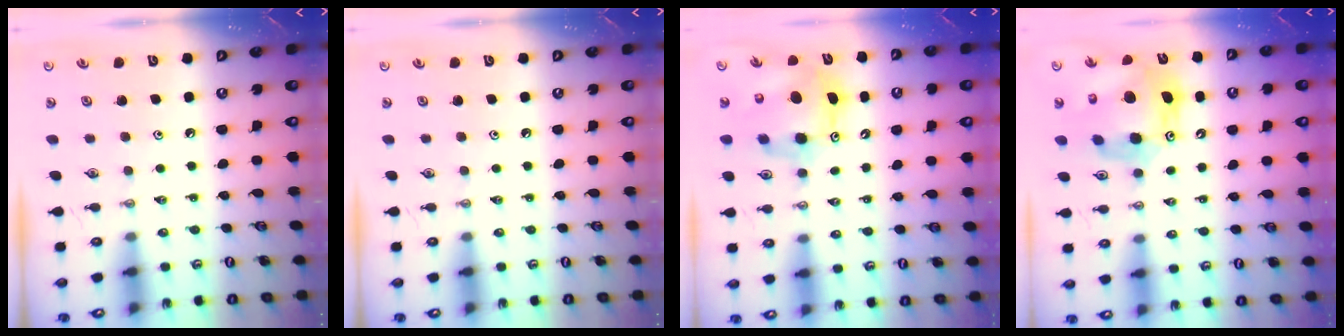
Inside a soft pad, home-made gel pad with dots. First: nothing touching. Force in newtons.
{"total": 0.0}
{"total": 10.1, "press": 10.0, "slide": 0.9}
{"total": 16.5, "press": 16.4, "slide": 1.7}